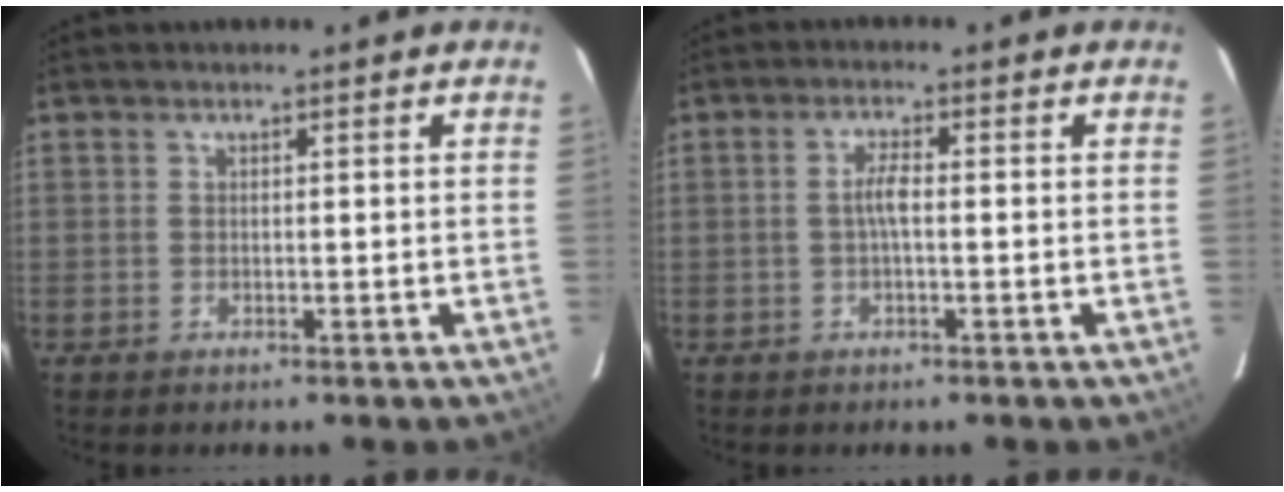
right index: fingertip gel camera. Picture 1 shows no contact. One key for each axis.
{"total": 2.5, "fx": -0.4, "fy": 0.3, "fz": 2.4, "tx": -0.050, "ty": 0.005, "tz": -0.007}